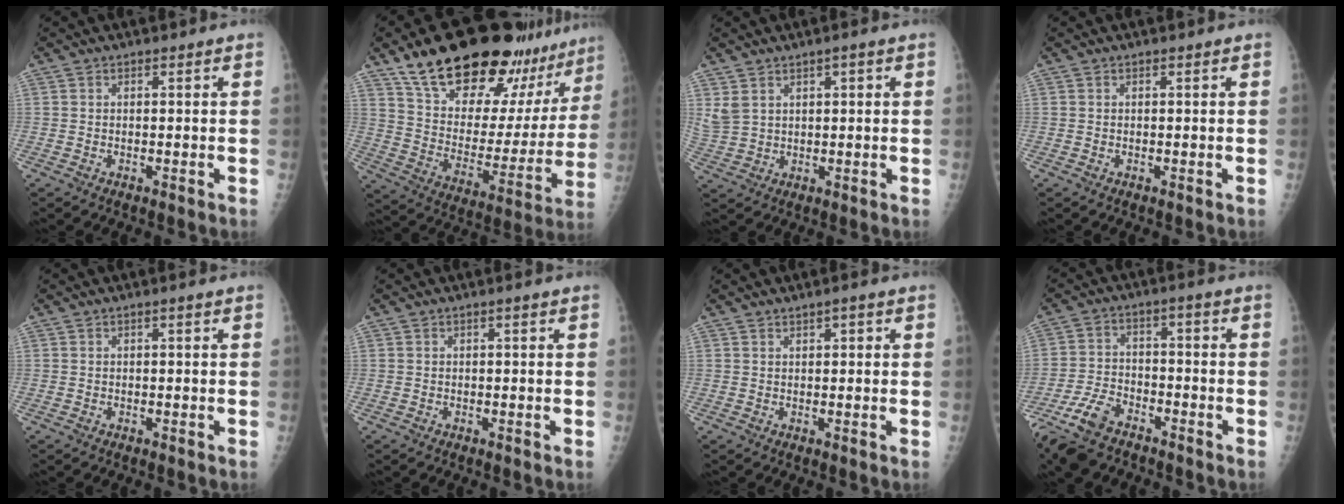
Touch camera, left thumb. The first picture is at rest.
{"total": 29.6, "force": [22.1, 11.2, 16.2], "torque": [-0.210, -0.081, 0.329]}
{"total": 4.2, "force": [2.2, 3.1, 1.8], "torque": [-0.030, -0.009, 0.055]}
{"total": 0.0}
{"total": 0.0}
{"total": 0.0}
{"total": 0.9, "force": [0.6, 0.6, 0.4], "torque": [0.003, 0.000, 0.005]}
{"total": 10.4, "force": [-7.6, 5.0, 5.2], "torque": [-0.110, 0.020, -0.143]}